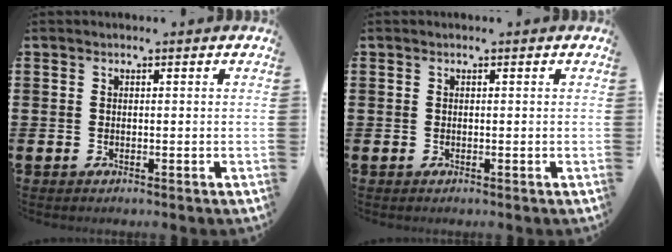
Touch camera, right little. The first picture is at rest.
{"total": 0.0}